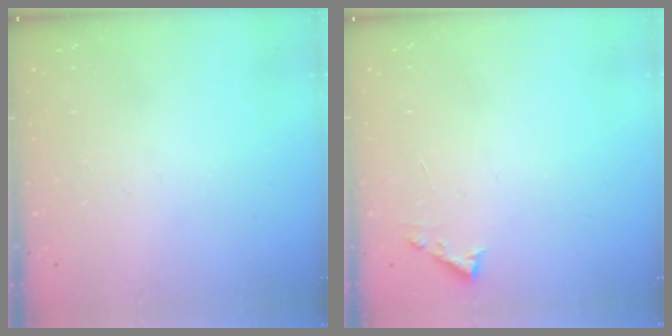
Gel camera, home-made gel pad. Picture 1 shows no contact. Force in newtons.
{"total": 3.6, "press": 3.6, "slide": 0.5}